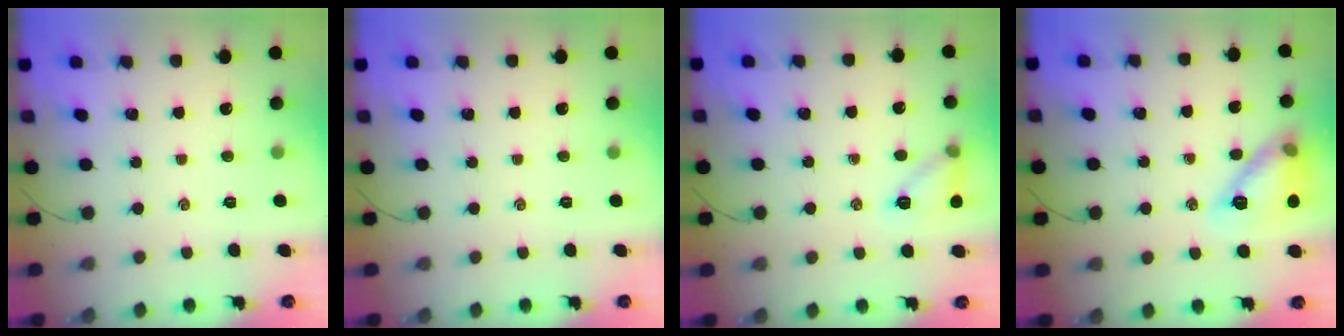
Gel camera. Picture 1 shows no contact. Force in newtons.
{"total": 0.0}
{"total": 9.0, "press": 9.0, "slide": 0.9}
{"total": 13.7, "press": 13.7, "slide": 0.6}